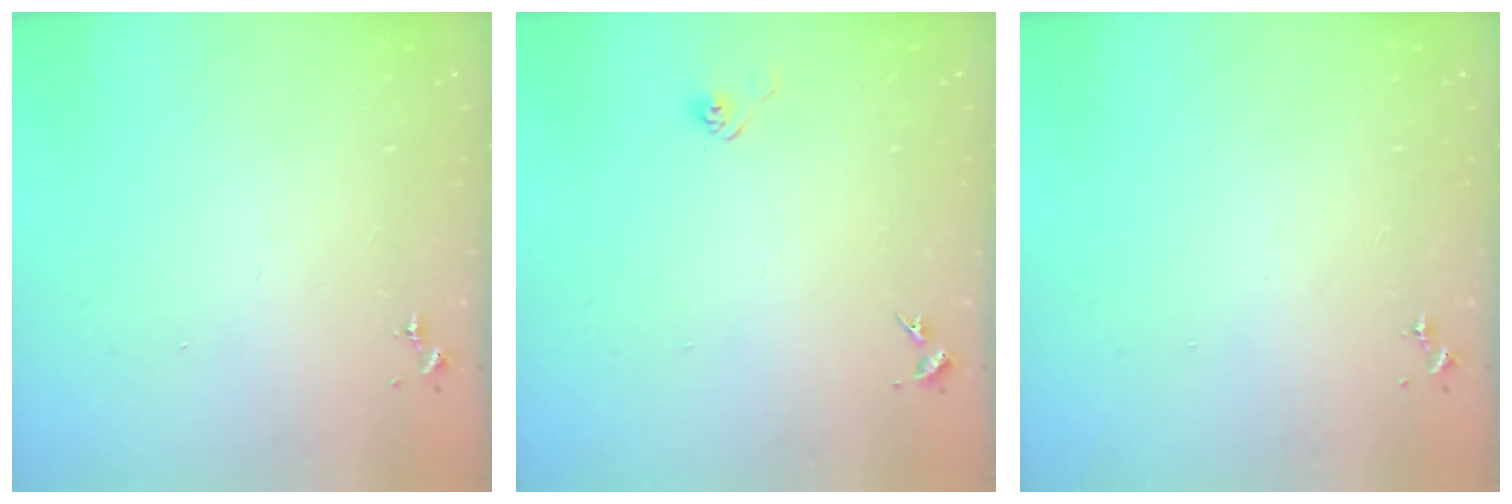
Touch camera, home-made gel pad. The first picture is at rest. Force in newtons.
{"total": 3.0, "press": 2.9, "slide": 0.9}
{"total": 0.0}